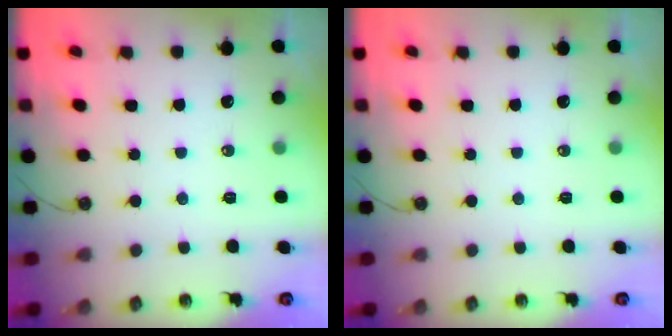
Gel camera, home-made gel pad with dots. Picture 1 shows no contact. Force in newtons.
{"total": 0.0}